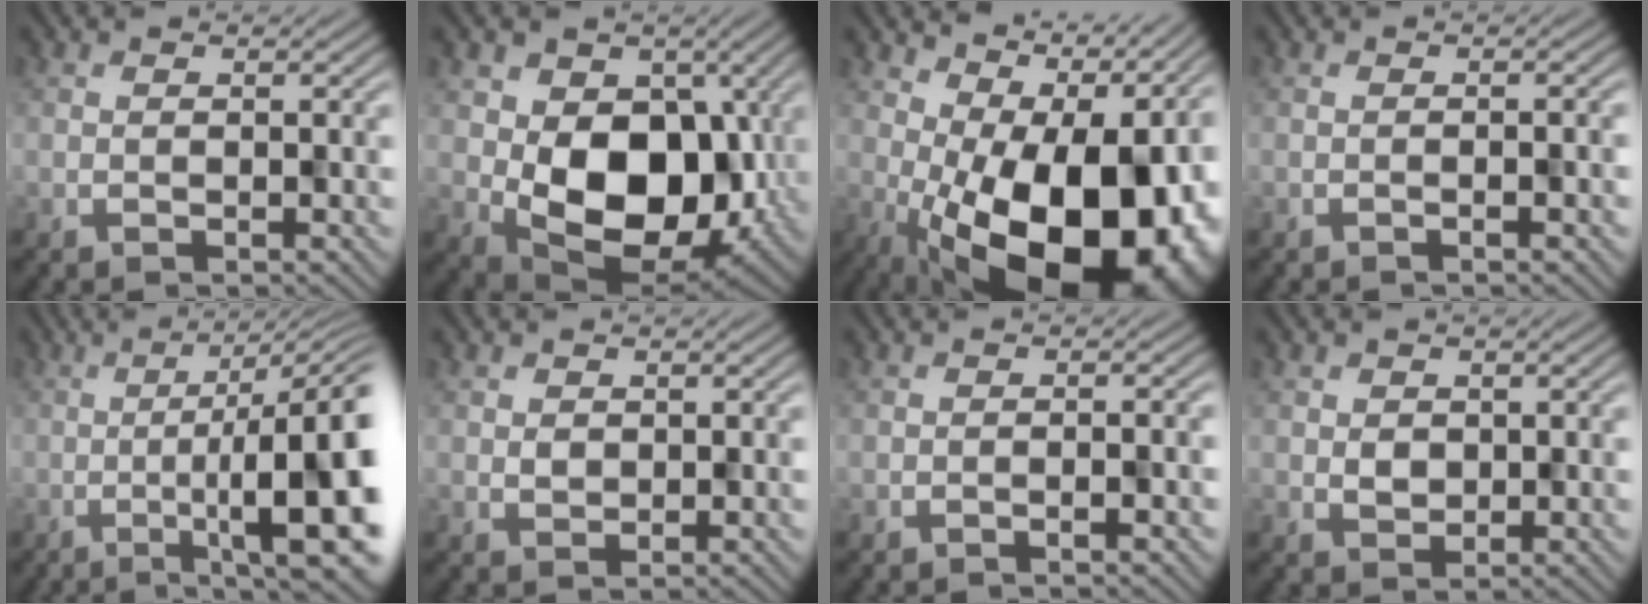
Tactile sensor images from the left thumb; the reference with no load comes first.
{"total": 11.7, "force": [-0.1, 8.7, 7.8], "torque": [-0.134, -0.030, 0.006]}
{"total": 19.4, "force": [-1.8, 10.7, 16.0], "torque": [-0.170, 0.000, -0.012]}
{"total": 1.6, "force": [-0.6, 0.3, 1.4], "torque": [-0.016, 0.007, -0.012]}
{"total": 14.2, "force": [-2.4, 3.5, 13.5], "torque": [-0.161, 0.002, -0.021]}
{"total": 1.5, "force": [0.5, 1.3, 0.3], "torque": [-0.006, 0.002, 0.012]}
{"total": 1.8, "force": [-0.8, 0.3, 1.6], "torque": [-0.020, 0.009, -0.019]}
{"total": 1.6, "force": [0.6, 1.5, 0.0], "torque": [-0.004, -0.001, 0.014]}